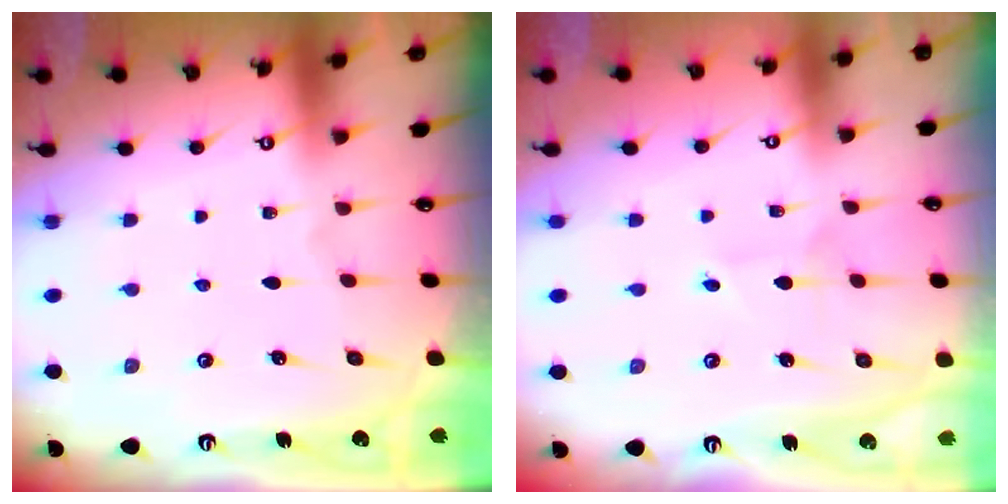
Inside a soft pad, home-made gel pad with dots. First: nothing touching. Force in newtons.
{"total": 1.8, "press": 1.8, "slide": 0.2}